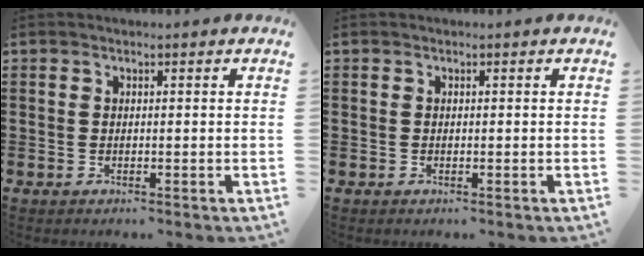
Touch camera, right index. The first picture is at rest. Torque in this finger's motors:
{"motor_torque": [0.42, 0.58, 0.02, 0.01]}